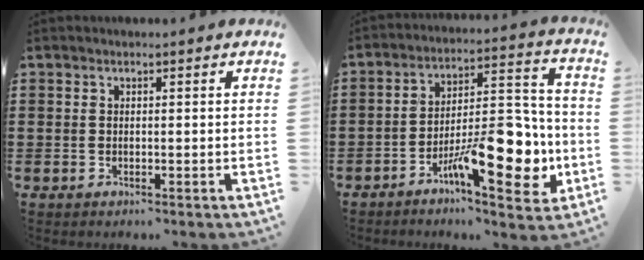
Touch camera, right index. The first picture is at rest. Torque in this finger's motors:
{"motor_torque": [1.10, -1.04, 1.05, 0.21]}